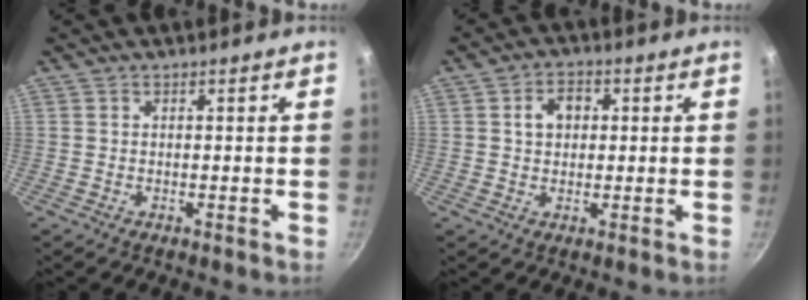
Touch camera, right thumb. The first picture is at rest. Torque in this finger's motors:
{"motor_torque": [0.27, 0.19, 0.55, 0.08, 0.00]}